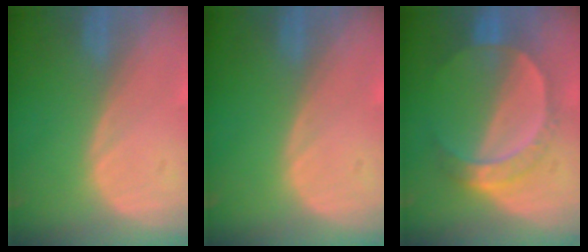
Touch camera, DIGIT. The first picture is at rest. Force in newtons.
{"total": 0.0}
{"total": 7.2, "press": 6.3, "slide": 3.5}